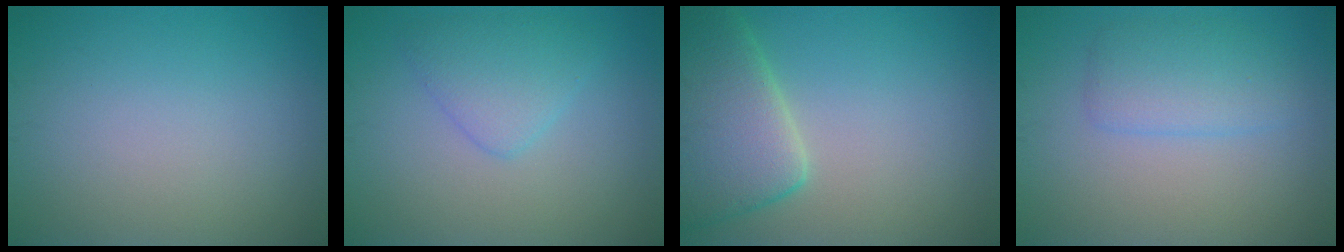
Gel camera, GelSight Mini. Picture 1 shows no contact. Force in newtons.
{"total": 3.0, "press": 3.0, "slide": 0.0}
{"total": 7.1, "press": 7.0, "slide": 0.6}
{"total": 3.1, "press": 3.0, "slide": 0.1}